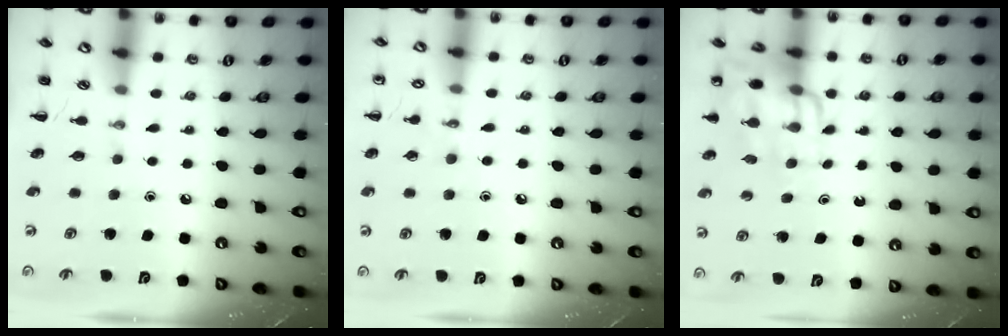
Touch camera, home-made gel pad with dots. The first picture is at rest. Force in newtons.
{"total": 5.8, "press": 5.6, "slide": 1.6}
{"total": 11.9, "press": 11.4, "slide": 3.2}